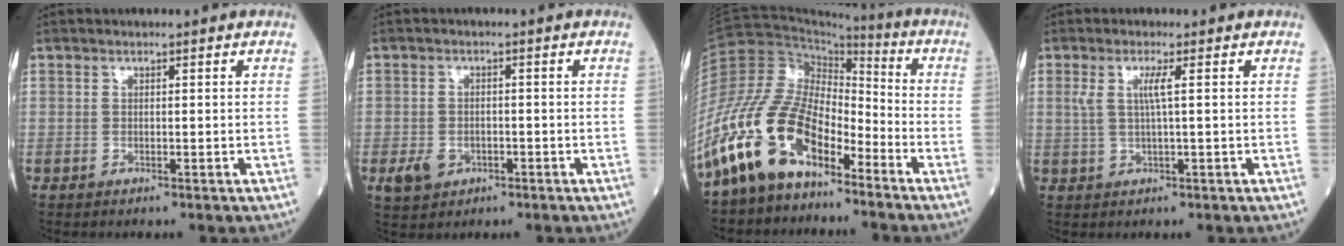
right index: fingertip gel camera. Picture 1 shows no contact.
{"total": 3.9, "force": [-1.7, 2.9, 1.9], "torque": [-0.035, -0.001, -0.020]}
{"total": 15.6, "force": [-10.4, 7.0, 9.2], "torque": [-0.202, 0.026, -0.202]}
{"total": 3.0, "force": [0.8, -0.2, 2.9], "torque": [-0.066, 0.004, 0.016]}